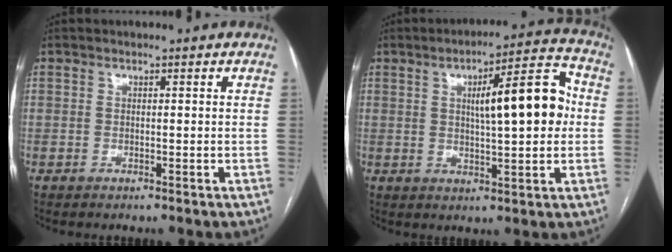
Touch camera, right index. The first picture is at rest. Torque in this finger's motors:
{"motor_torque": [0.56, -0.03, 0.31, 0.12]}